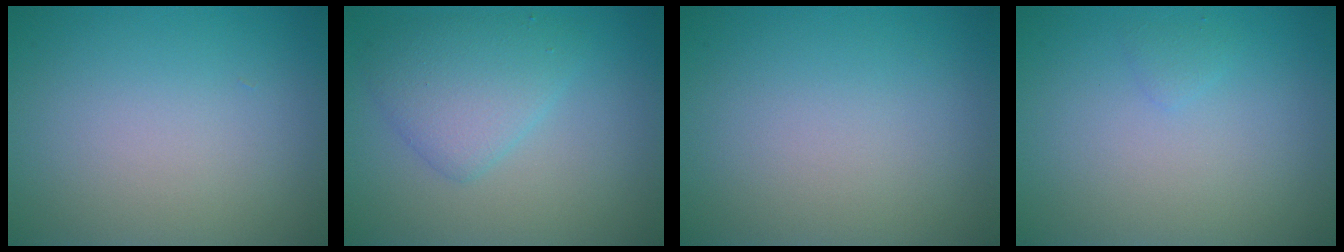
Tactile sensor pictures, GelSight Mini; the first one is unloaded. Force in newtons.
{"total": 3.6, "press": 3.6, "slide": 0.2}
{"total": 0.0}
{"total": 0.6, "press": 0.6, "slide": 0.1}